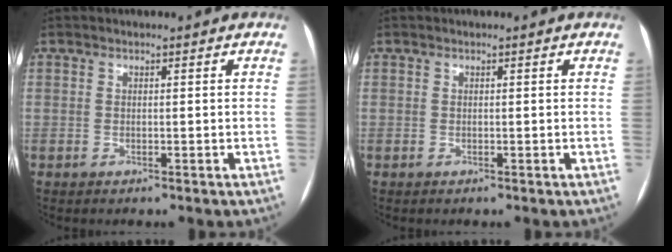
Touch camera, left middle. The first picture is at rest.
{"total": 0.0}